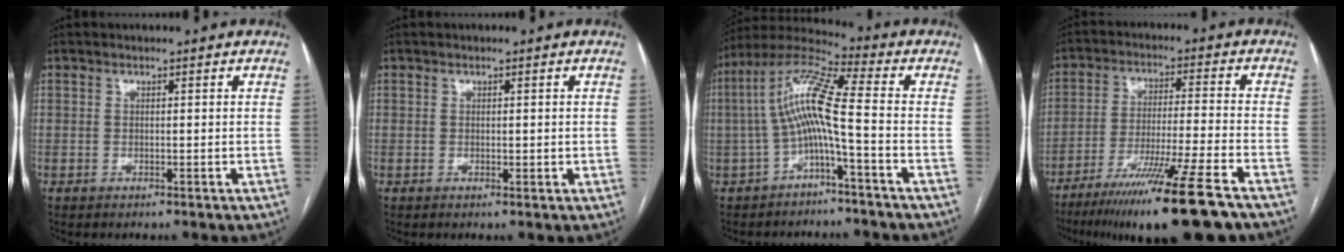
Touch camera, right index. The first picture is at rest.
{"total": 1.0, "force": [0.2, 0.7, 0.7], "torque": [-0.011, 0.000, 0.005]}
{"total": 9.8, "force": [-1.8, 0.4, 9.6], "torque": [-0.190, 0.033, -0.041]}
{"total": 17.6, "force": [-12.7, -0.9, 12.2], "torque": [-0.187, -0.047, -0.208]}